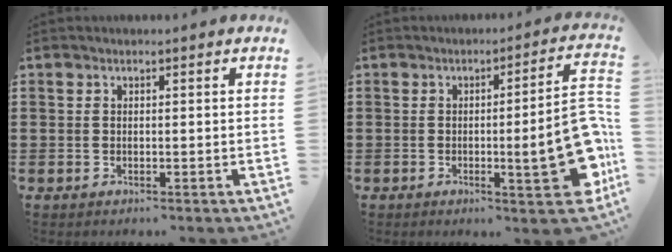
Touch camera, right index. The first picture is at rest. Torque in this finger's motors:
{"motor_torque": [2.14, 0.00, 0.58, 0.13]}